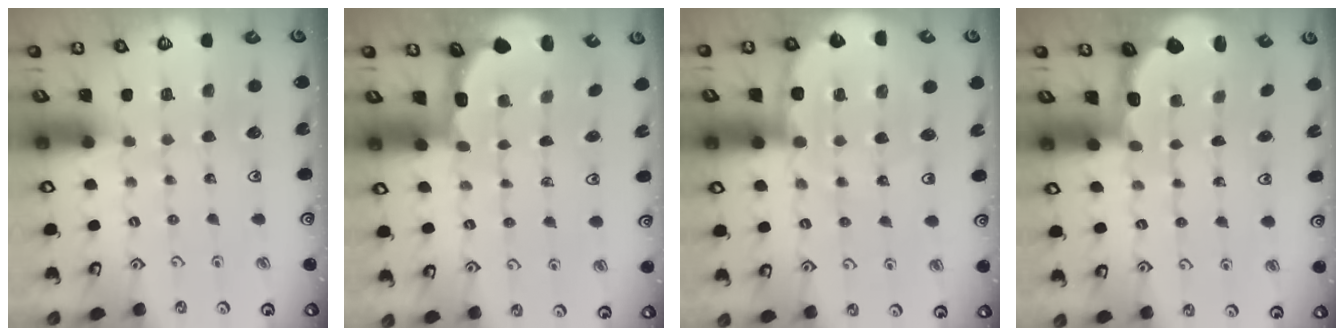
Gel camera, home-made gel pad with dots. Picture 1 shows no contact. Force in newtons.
{"total": 2.9, "press": 2.5, "slide": 1.4}
{"total": 9.3, "press": 9.0, "slide": 2.1}
{"total": 2.8, "press": 2.1, "slide": 1.9}